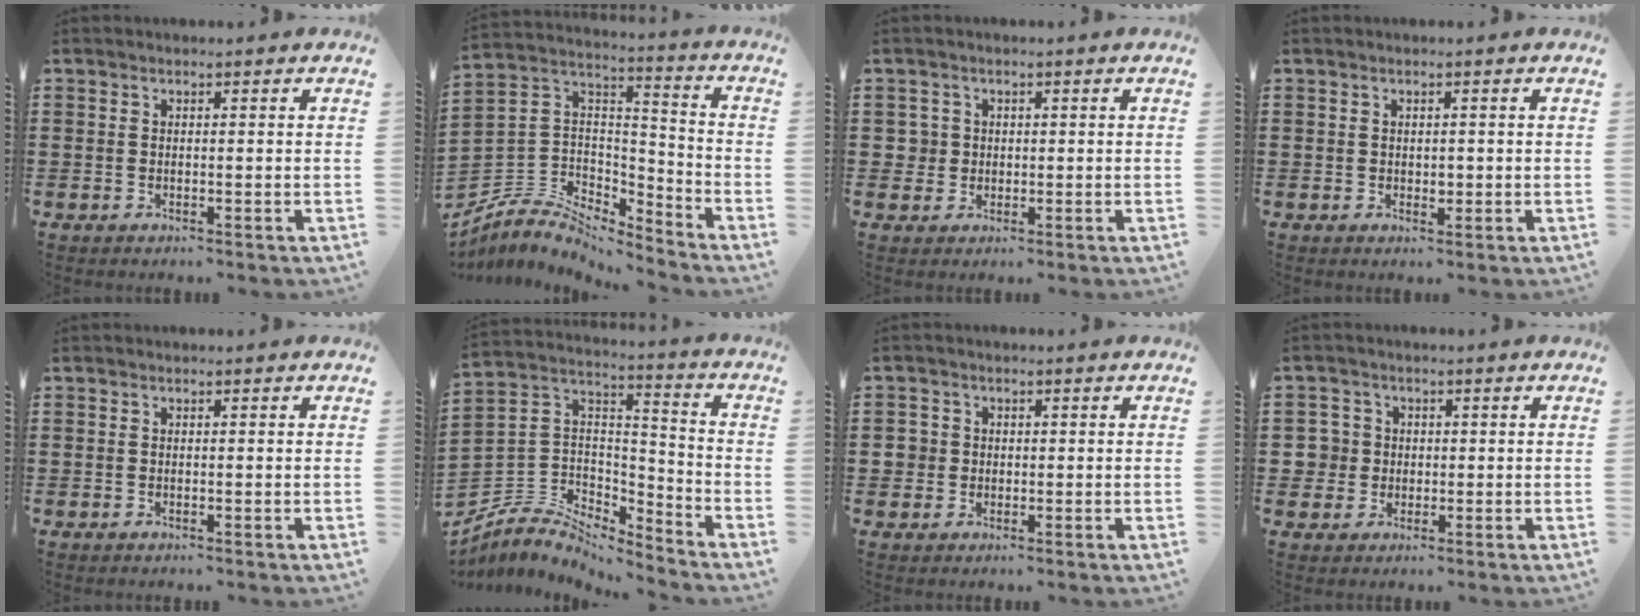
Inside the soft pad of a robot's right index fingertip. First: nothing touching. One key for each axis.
{"total": 6.0, "fx": -5.1, "fy": 2.8, "fz": 1.2, "tx": -0.050, "ty": -0.003, "tz": -0.107}
{"total": 2.4, "fx": 0.1, "fy": 2.3, "fz": 0.5, "tx": -0.021, "ty": 0.008, "tz": -0.001}
{"total": 1.2, "fx": 0.2, "fy": 0.9, "fz": 0.8, "tx": -0.016, "ty": 0.006, "tz": 0.002}
{"total": 0.0}
{"total": 5.6, "fx": -4.8, "fy": 2.6, "fz": 1.0, "tx": -0.042, "ty": -0.005, "tz": -0.100}
{"total": 2.5, "fx": 0.0, "fy": 2.4, "fz": 0.8, "tx": -0.024, "ty": 0.009, "tz": -0.003}
{"total": 3.9, "fx": 0.0, "fy": 3.8, "fz": 0.8, "tx": -0.042, "ty": 0.009, "tz": -0.005}